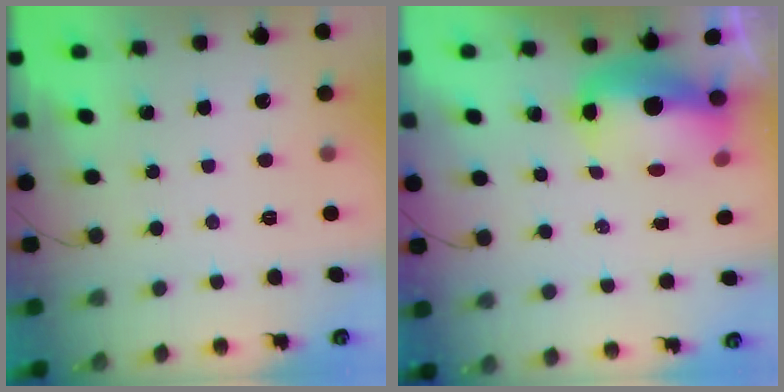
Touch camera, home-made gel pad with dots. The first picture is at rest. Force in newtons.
{"total": 10.5, "press": 10.2, "slide": 2.5}